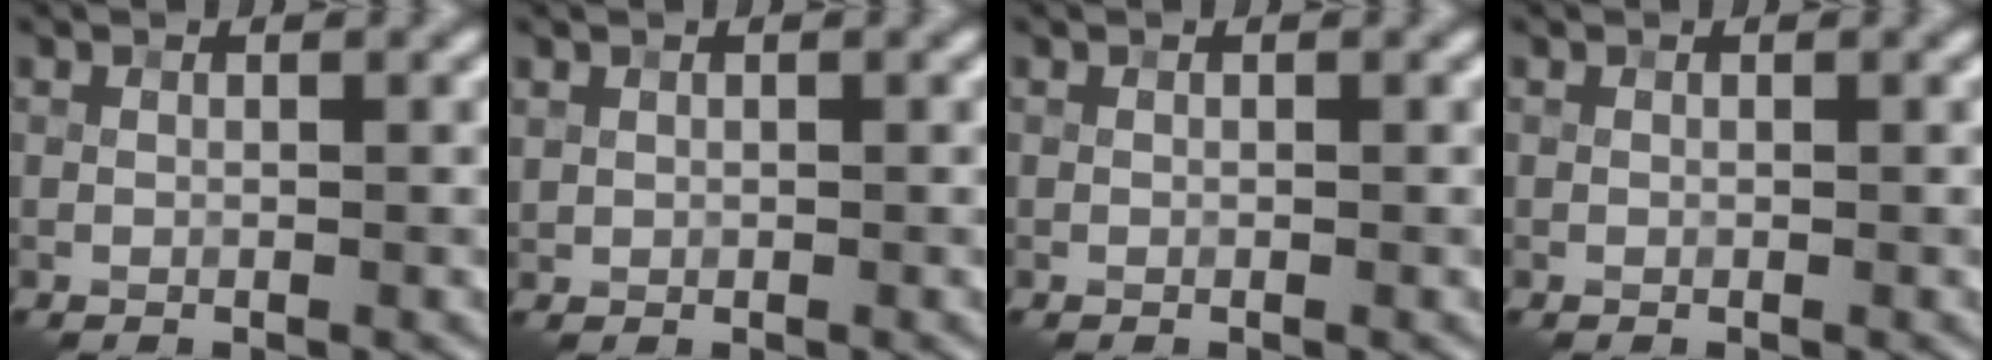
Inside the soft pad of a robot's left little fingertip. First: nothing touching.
{"total": 0.5, "force": [0.3, 0.4, 0.0], "torque": [0.002, -0.002, 0.009]}
{"total": 0.0}
{"total": 0.0}